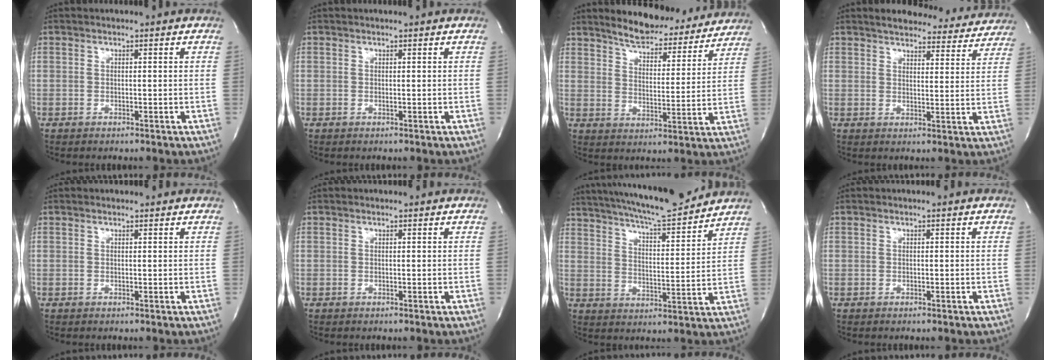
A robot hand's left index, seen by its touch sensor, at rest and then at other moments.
{"total": 0.5, "force": [0.4, 0.0, 0.3], "torque": [-0.002, 0.001, 0.005]}
{"total": 14.8, "force": [13.6, 3.7, 4.3], "torque": [-0.047, -0.015, 0.182]}
{"total": 17.3, "force": [16.0, 4.5, 4.8], "torque": [-0.053, -0.004, 0.187]}
{"total": 0.9, "force": [0.9, 0.2, 0.1], "torque": [-0.012, 0.008, 0.015]}
{"total": 0.0}
{"total": 17.8, "force": [16.1, 1.4, 7.6], "torque": [-0.133, -0.004, 0.238]}
{"total": 0.0}